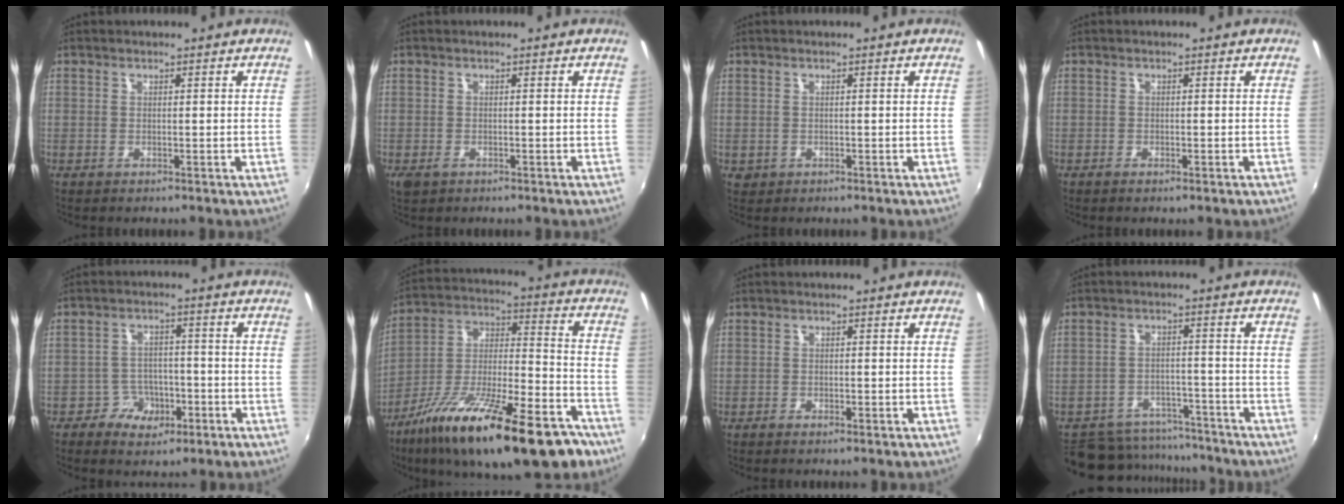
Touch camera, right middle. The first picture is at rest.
{"total": 2.0, "force": [-1.1, 1.2, 1.1], "torque": [-0.021, -0.007, -0.020]}
{"total": 1.2, "force": [-0.2, 1.1, 0.4], "torque": [-0.006, -0.002, -0.002]}
{"total": 0.9, "force": [-0.7, 0.3, 0.5], "torque": [-0.009, -0.003, -0.012]}
{"total": 6.5, "force": [-3.6, 5.1, 1.8], "torque": [-0.041, 0.019, -0.052]}
{"total": 28.6, "force": [-17.9, 8.6, 20.6], "torque": [-0.335, -0.031, -0.281]}
{"total": 1.6, "force": [-1.2, 0.6, 0.9], "torque": [-0.018, -0.005, -0.021]}
{"total": 13.6, "force": [-11.5, 6.3, 3.5], "torque": [-0.097, 0.016, -0.152]}